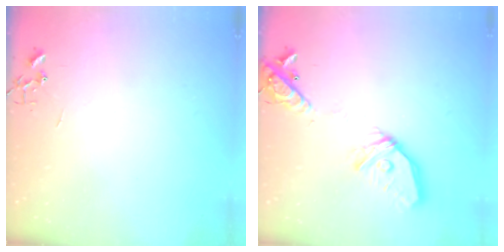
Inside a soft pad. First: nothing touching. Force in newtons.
{"total": 18.3, "press": 18.2, "slide": 2.6}